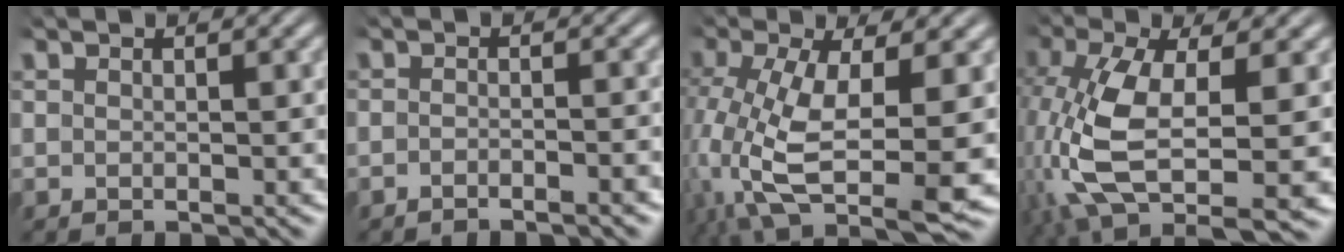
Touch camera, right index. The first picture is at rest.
{"total": 1.8, "force": [-1.7, 0.1, 0.6], "torque": [-0.010, 0.002, -0.033]}
{"total": 9.9, "force": [-3.6, 4.9, 7.8], "torque": [-0.178, -0.058, -0.028]}
{"total": 9.9, "force": [-3.1, 5.0, 8.0], "torque": [-0.200, -0.051, -0.022]}